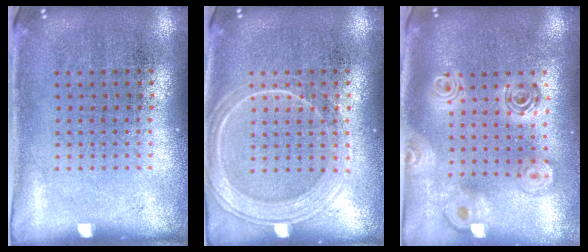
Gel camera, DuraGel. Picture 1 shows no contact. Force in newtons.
{"total": 2.6, "press": 2.5, "slide": 0.6}
{"total": 2.1, "press": 1.7, "slide": 1.2}